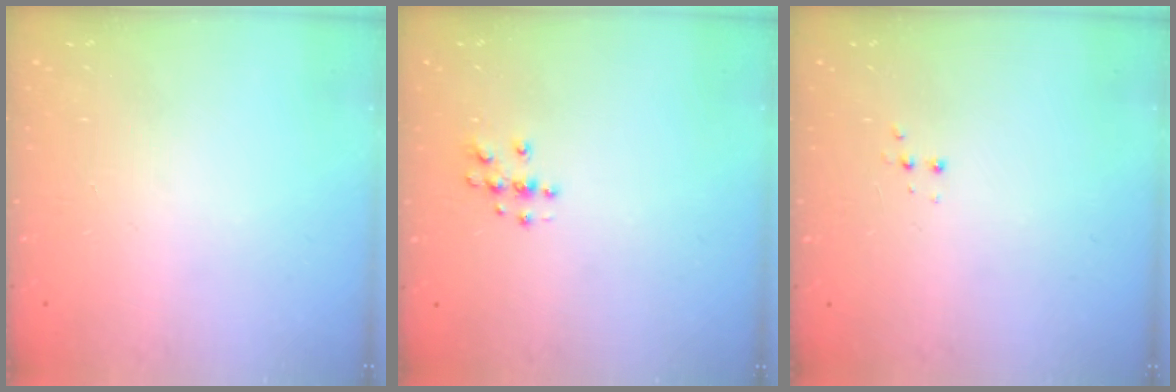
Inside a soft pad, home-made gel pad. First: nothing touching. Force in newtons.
{"total": 3.6, "press": 3.6, "slide": 0.5}
{"total": 3.0, "press": 2.9, "slide": 0.7}